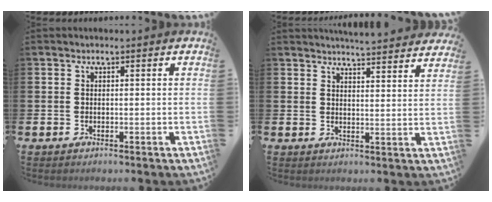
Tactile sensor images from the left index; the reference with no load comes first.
{"total": 4.9, "force": [4.9, -0.3, 0.2], "torque": [-0.004, -0.034, 0.086]}